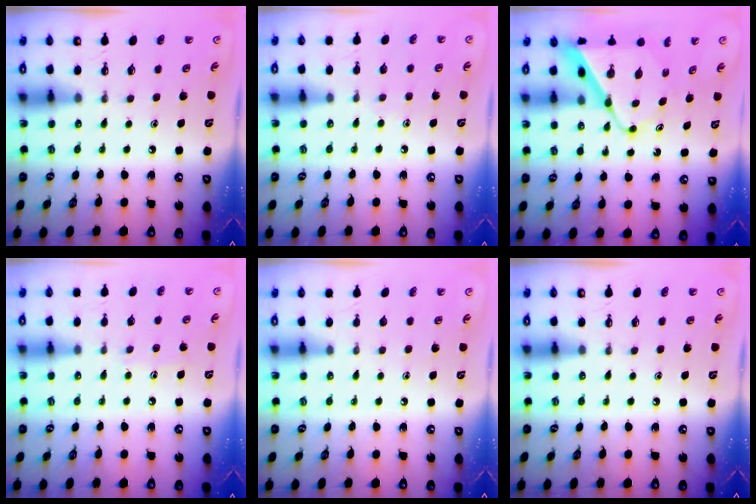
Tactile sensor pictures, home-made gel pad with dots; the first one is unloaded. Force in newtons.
{"total": 5.5, "press": 5.4, "slide": 0.7}
{"total": 9.9, "press": 9.9, "slide": 0.7}
{"total": 5.0, "press": 5.0, "slide": 0.6}
{"total": 0.0}
{"total": 0.0}